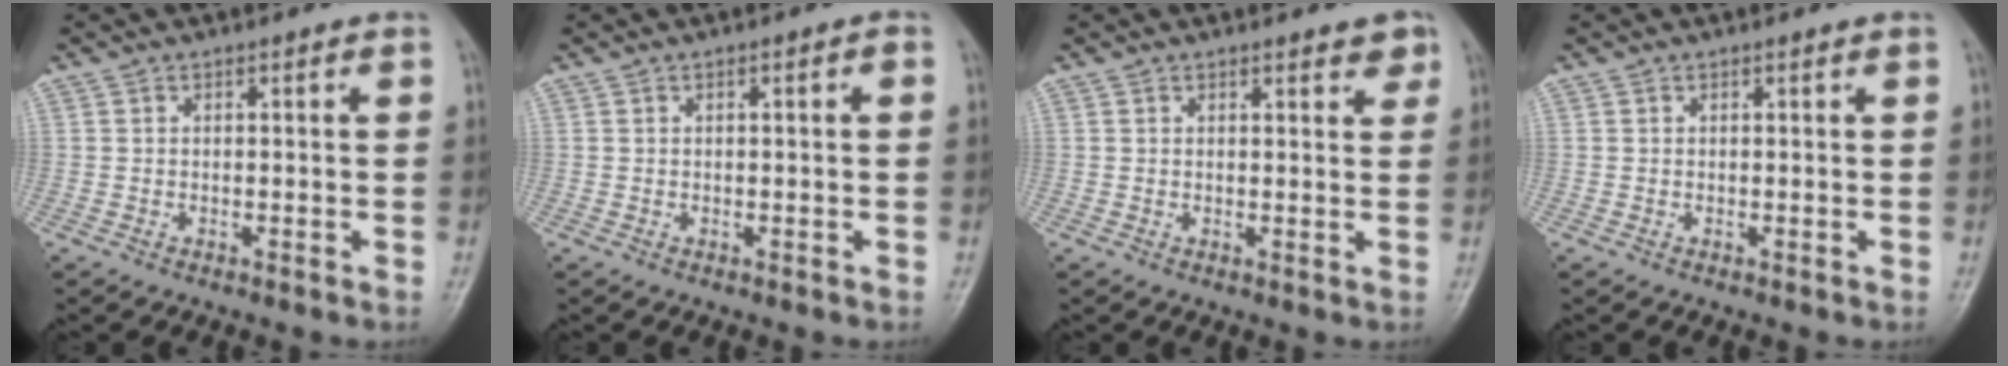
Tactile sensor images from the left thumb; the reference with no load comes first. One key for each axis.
{"total": 1.4, "fx": 0.2, "fy": 0.3, "fz": 1.3, "tx": -0.023, "ty": 0.005, "tz": 0.003}
{"total": 2.8, "fx": 1.9, "fy": 1.0, "fz": 1.8, "tx": -0.009, "ty": -0.008, "tz": 0.022}
{"total": 0.0}